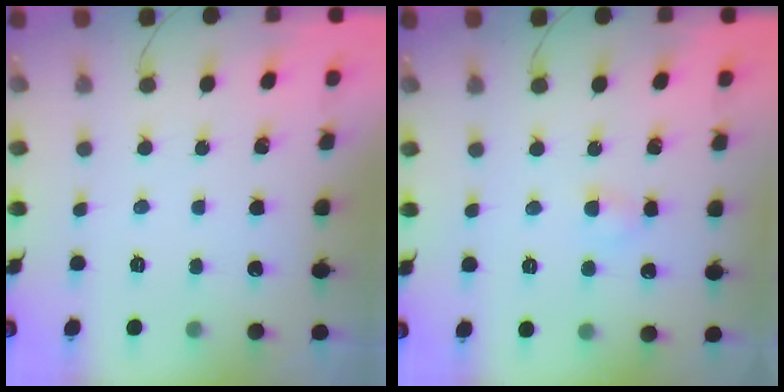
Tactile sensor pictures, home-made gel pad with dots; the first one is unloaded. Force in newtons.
{"total": 2.4, "press": 2.3, "slide": 0.9}